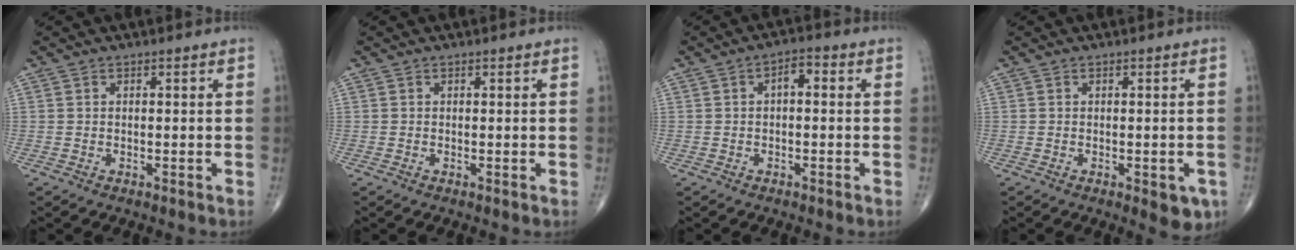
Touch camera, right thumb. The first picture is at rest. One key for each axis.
{"total": 0.0}
{"total": 3.2, "fx": 0.3, "fy": 1.6, "fz": 2.8, "tx": -0.034, "ty": 0.014, "tz": -0.003}
{"total": 4.4, "fx": -1.6, "fy": 1.9, "fz": 3.6, "tx": -0.025, "ty": -0.004, "tz": -0.015}